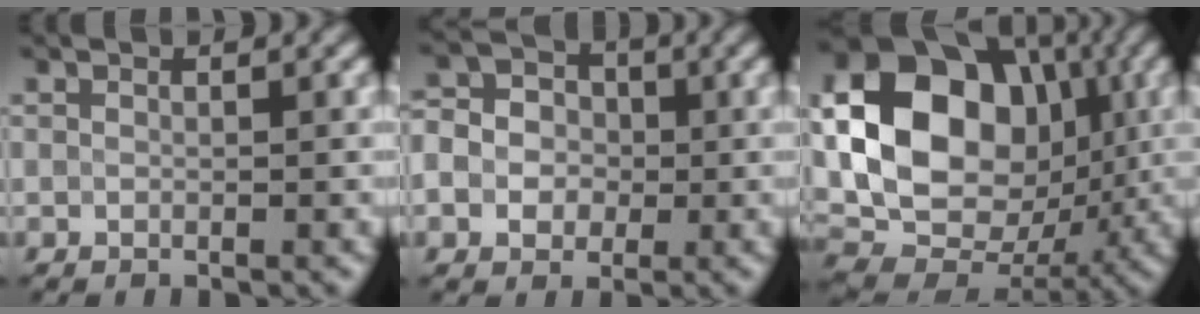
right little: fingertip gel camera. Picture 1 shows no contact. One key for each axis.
{"total": 5.0, "fx": -0.7, "fy": 4.5, "fz": 2.1, "tx": -0.015, "ty": 0.001, "tz": -0.030}
{"total": 16.5, "fx": 1.7, "fy": 12.8, "fz": 10.3, "tx": -0.182, "ty": 0.007, "tz": 0.031}